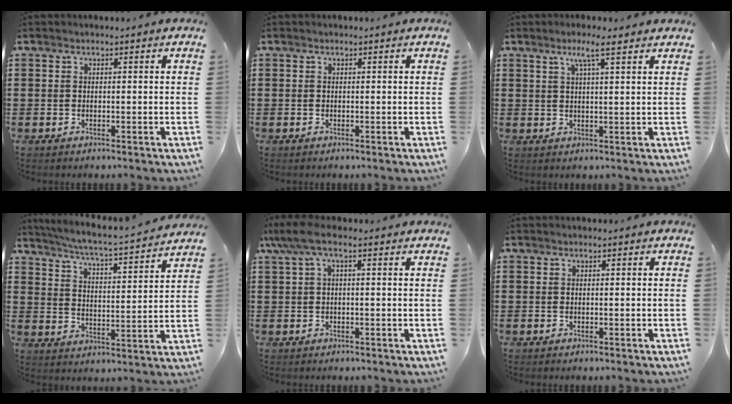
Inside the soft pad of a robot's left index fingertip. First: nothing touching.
{"total": 0.0}
{"total": 4.3, "force": [2.7, 0.3, 3.4], "torque": [-0.074, 0.002, 0.045]}
{"total": 4.6, "force": [4.3, -0.6, 1.6], "torque": [-0.053, -0.039, 0.065]}
{"total": 4.5, "force": [1.1, 0.9, 4.3], "torque": [-0.096, -0.005, 0.017]}
{"total": 0.0}